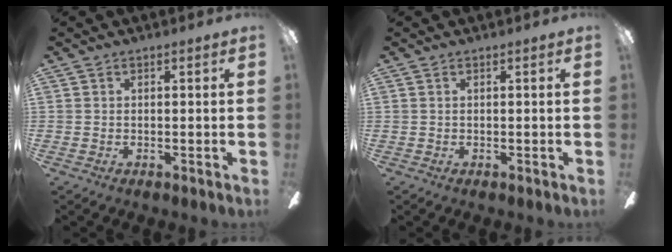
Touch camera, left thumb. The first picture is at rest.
{"total": 0.0}